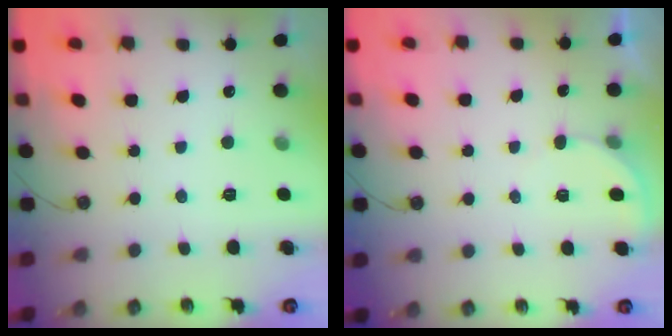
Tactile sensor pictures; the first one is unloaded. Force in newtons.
{"total": 1.9, "press": 1.9, "slide": 0.1}